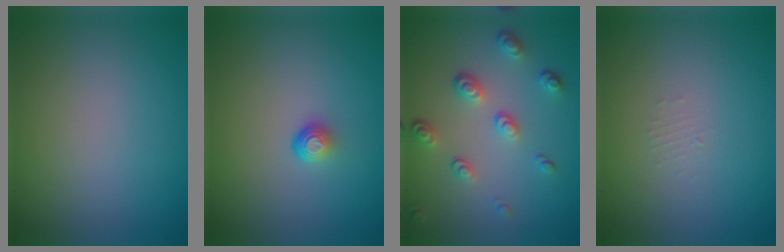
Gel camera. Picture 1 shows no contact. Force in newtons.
{"total": 1.5, "press": 0.9, "slide": 1.2}
{"total": 3.4, "press": 2.6, "slide": 2.3}
{"total": 0.7, "press": 0.7, "slide": 0.1}